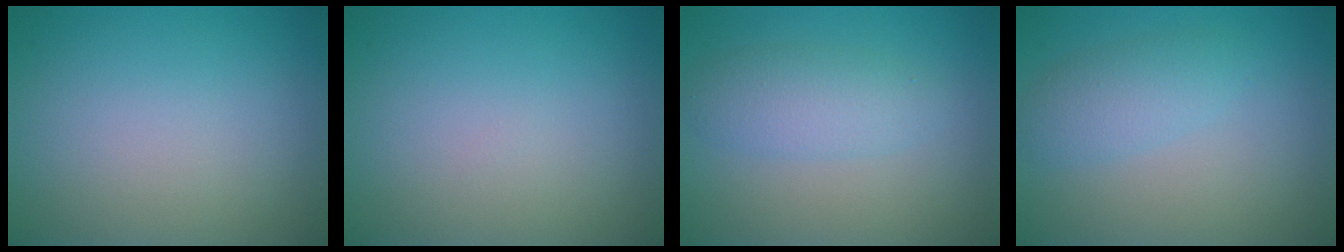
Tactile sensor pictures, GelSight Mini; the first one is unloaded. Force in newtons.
{"total": 0.0}
{"total": 2.9, "press": 2.9, "slide": 0.1}
{"total": 2.4, "press": 2.4, "slide": 0.1}